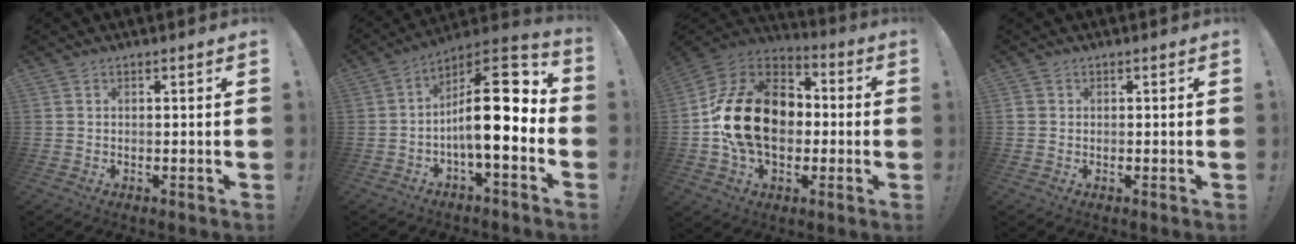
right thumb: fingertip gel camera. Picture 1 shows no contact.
{"total": 18.7, "force": [-0.7, 6.4, 17.6], "torque": [-0.269, 0.008, -0.009]}
{"total": 21.7, "force": [-0.3, 15.9, 14.7], "torque": [-0.250, 0.032, 0.007]}
{"total": 1.3, "force": [0.5, 1.1, 0.2], "torque": [-0.003, 0.003, 0.011]}